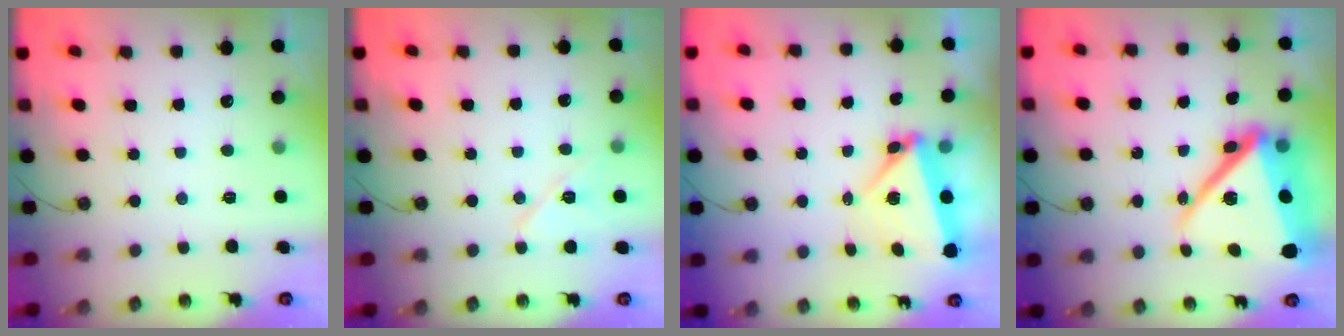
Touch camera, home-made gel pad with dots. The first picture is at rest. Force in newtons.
{"total": 9.0, "press": 7.8, "slide": 4.5}
{"total": 5.5, "press": 5.5, "slide": 0.6}
{"total": 22.4, "press": 22.3, "slide": 2.0}